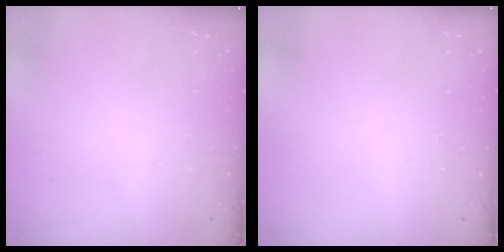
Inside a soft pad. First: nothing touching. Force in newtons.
{"total": 0.0}